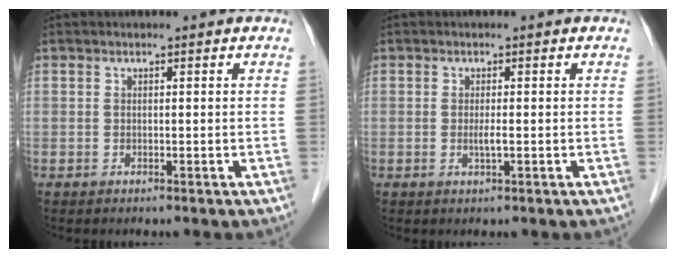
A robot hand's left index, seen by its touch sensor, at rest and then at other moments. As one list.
[{"total": 1.5, "force": [-0.4, 0.0, 1.5], "torque": [-0.030, -0.008, -0.008]}]